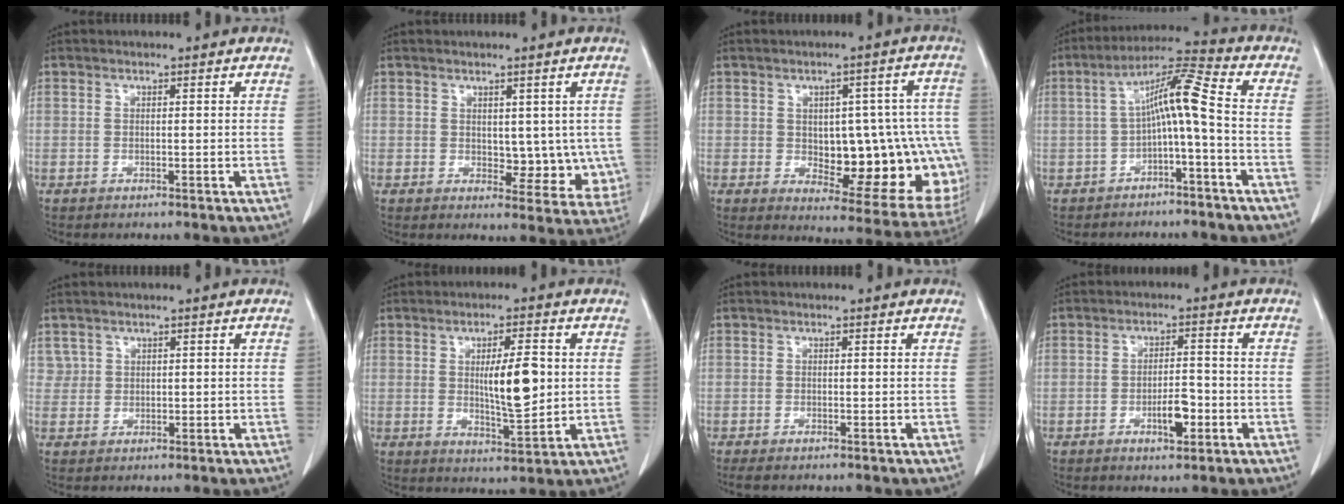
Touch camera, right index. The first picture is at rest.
{"total": 6.7, "force": [0.4, 4.1, 5.3], "torque": [-0.041, -0.005, 0.013]}
{"total": 18.8, "force": [-2.0, 8.1, 16.9], "torque": [-0.148, 0.030, 0.003]}
{"total": 8.1, "force": [-1.2, 0.4, 8.0], "torque": [-0.138, 0.035, -0.024]}
{"total": 1.7, "force": [0.8, 1.5, 0.0], "torque": [0.010, 0.004, 0.011]}
{"total": 8.1, "force": [0.8, 1.8, 7.9], "torque": [-0.124, -0.004, 0.020]}
{"total": 1.9, "force": [-1.6, 0.4, 1.0], "torque": [-0.017, -0.005, -0.020]}
{"total": 4.5, "force": [-1.9, 1.4, 3.9], "torque": [-0.065, 0.002, -0.028]}